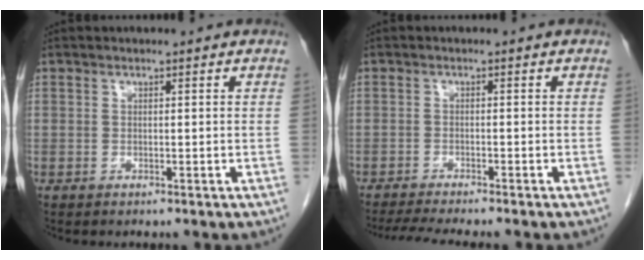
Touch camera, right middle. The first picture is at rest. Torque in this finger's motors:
{"motor_torque": [0.10, -0.08, 0.04, 0.02]}